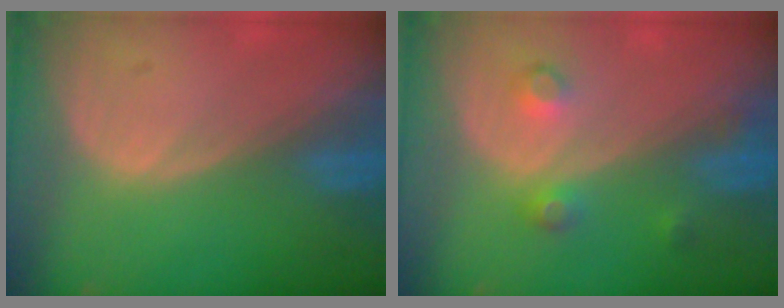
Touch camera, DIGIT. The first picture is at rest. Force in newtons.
{"total": 3.6, "press": 3.3, "slide": 1.4}